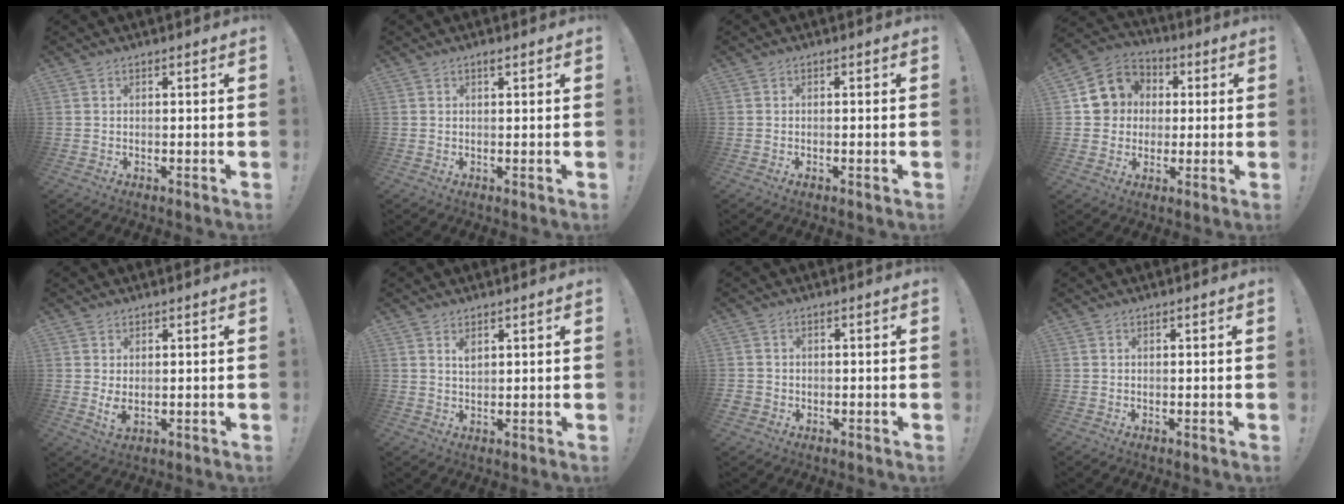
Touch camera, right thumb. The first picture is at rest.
{"total": 1.2, "force": [0.8, -0.1, 0.9], "torque": [-0.014, -0.002, 0.013]}
{"total": 1.2, "force": [-0.4, -0.3, 1.1], "torque": [-0.021, -0.001, -0.007]}
{"total": 11.3, "force": [1.5, 10.7, 3.5], "torque": [-0.046, 0.008, 0.040]}
{"total": 3.5, "force": [0.8, 1.9, 2.9], "torque": [-0.038, -0.011, 0.012]}
{"total": 2.2, "force": [1.4, 1.0, 1.4], "torque": [-0.015, -0.009, 0.023]}
{"total": 2.0, "force": [-0.4, 1.8, 0.6], "torque": [-0.013, 0.004, -0.005]}
{"total": 0.0}